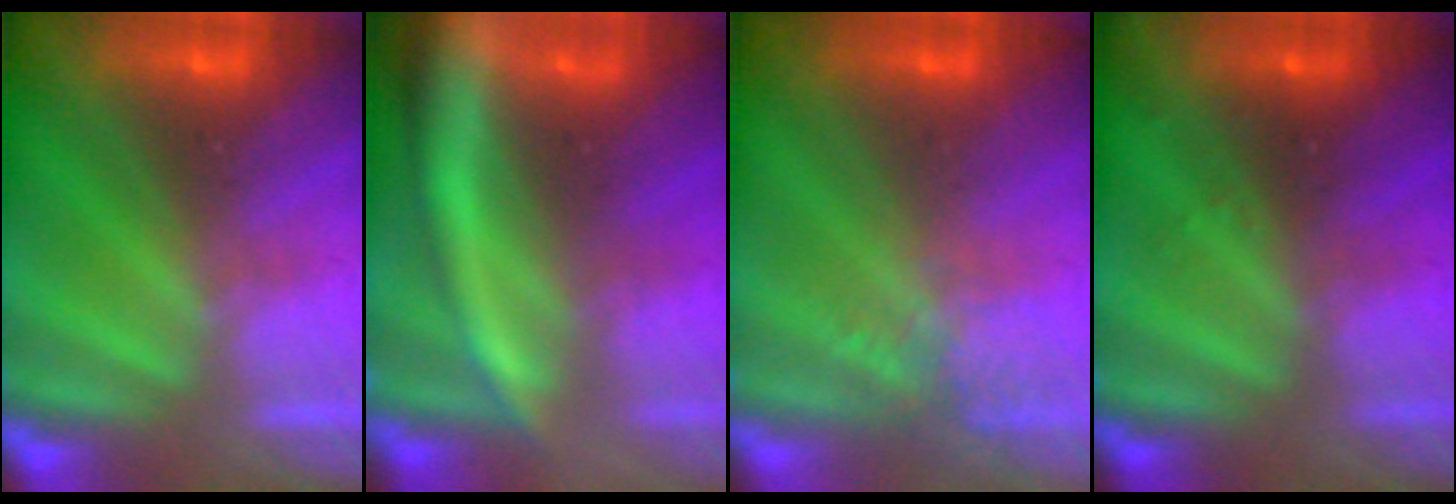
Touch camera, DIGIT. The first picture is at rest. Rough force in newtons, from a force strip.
{"total": 8.4}
{"total": 3.0}
{"total": 2.9}